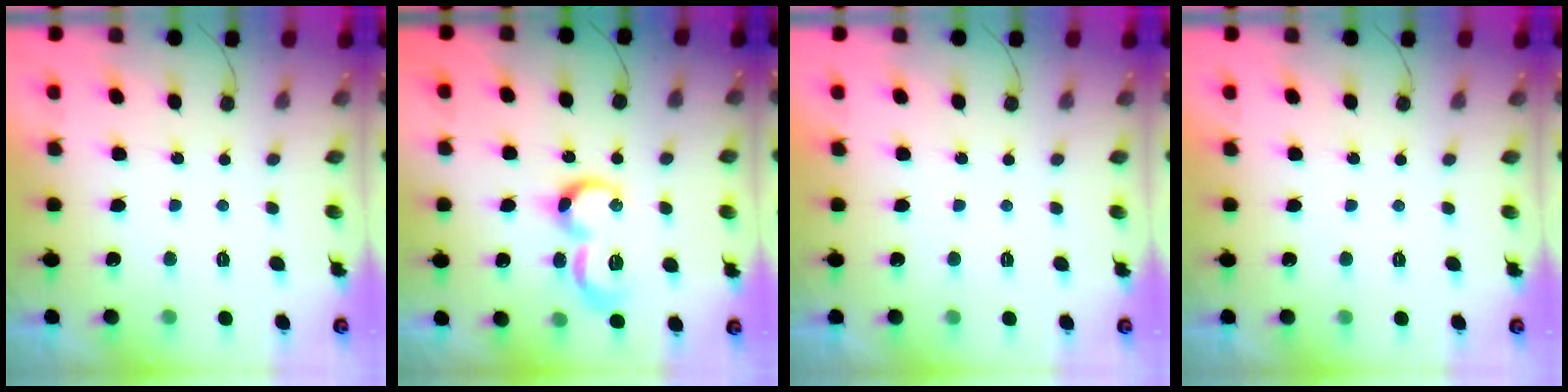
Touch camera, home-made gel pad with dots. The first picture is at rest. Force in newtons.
{"total": 13.0, "press": 12.9, "slide": 1.2}
{"total": 1.7, "press": 1.7, "slide": 0.0}
{"total": 1.7, "press": 1.7, "slide": 0.0}